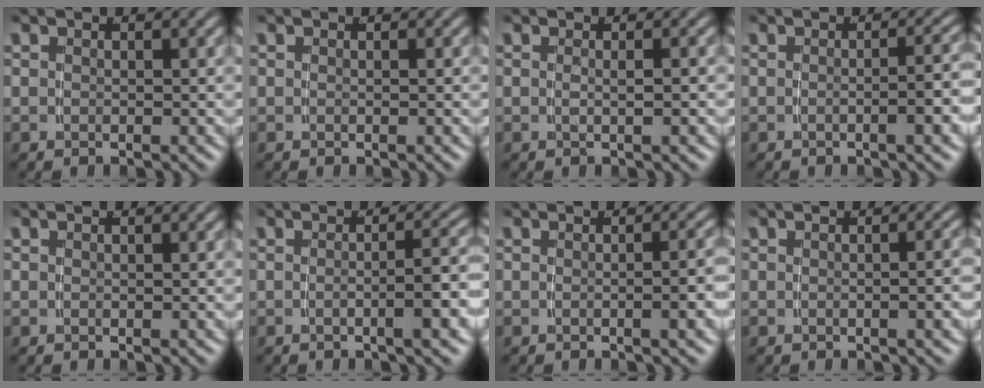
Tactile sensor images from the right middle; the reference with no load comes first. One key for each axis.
{"total": 0.0}
{"total": 1.1, "fx": -0.3, "fy": -0.8, "fz": 0.7, "tx": -0.014, "ty": -0.003, "tz": 0.000}
{"total": 2.2, "fx": -0.9, "fy": -0.1, "fz": 2.0, "tx": -0.024, "ty": 0.010, "tz": -0.017}
{"total": 0.0}
{"total": 3.0, "fx": -1.2, "fy": 0.1, "fz": 2.8, "tx": -0.035, "ty": 0.006, "tz": -0.019}
{"total": 1.6, "fx": -0.6, "fy": -0.3, "fz": 1.5, "tx": -0.017, "ty": 0.011, "tz": -0.014}
{"total": 1.1, "fx": -0.4, "fy": -0.3, "fz": 1.0, "tx": -0.012, "ty": 0.010, "tz": -0.010}